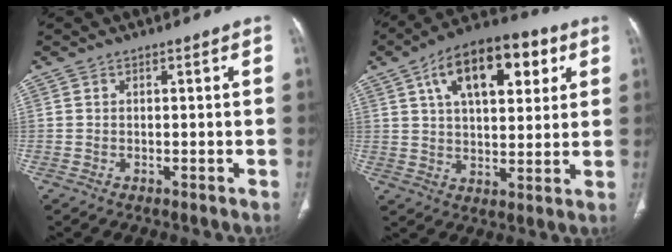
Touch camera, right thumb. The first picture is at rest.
{"total": 18.2, "force": [7.2, 9.1, 14.0], "torque": [-0.186, 0.000, 0.110]}